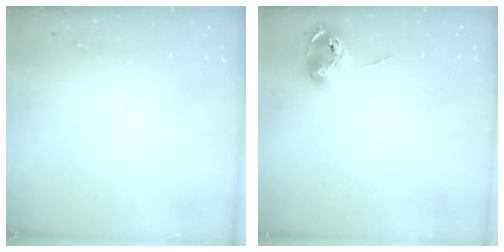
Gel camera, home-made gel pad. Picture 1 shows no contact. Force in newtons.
{"total": 7.7, "press": 7.7, "slide": 0.7}